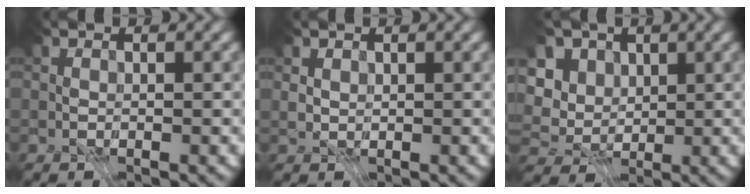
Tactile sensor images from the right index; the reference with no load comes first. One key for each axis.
{"total": 1.0, "fx": 1.0, "fy": 0.4, "fz": 0.0, "tx": -0.016, "ty": -0.009, "tz": 0.025}
{"total": 5.6, "fx": 1.3, "fy": 4.6, "fz": 2.9, "tx": -0.072, "ty": 0.002, "tz": 0.020}